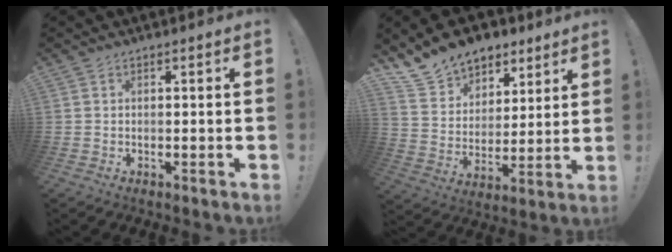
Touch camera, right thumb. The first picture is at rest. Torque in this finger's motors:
{"motor_torque": [0.05, 0.21, 0.16, 0.16, 0.05]}